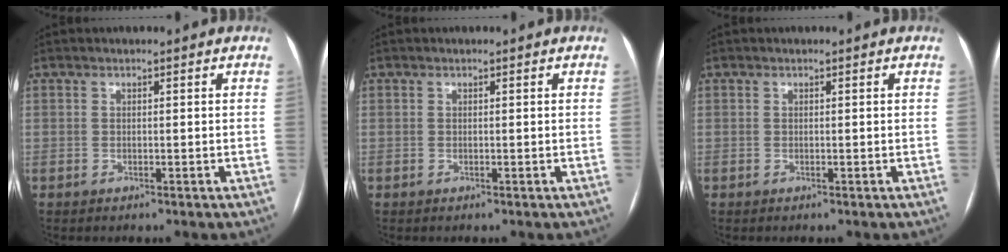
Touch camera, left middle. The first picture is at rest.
{"total": 0.0}
{"total": 0.0}